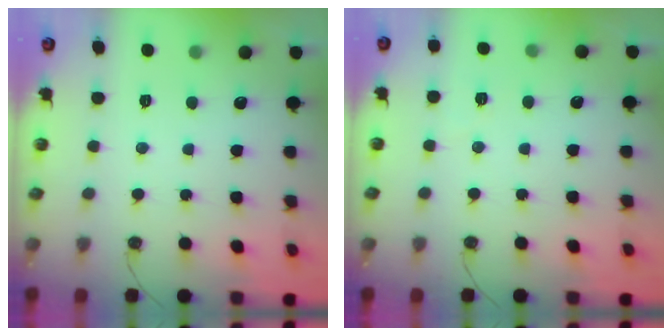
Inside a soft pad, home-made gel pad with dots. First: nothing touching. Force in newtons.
{"total": 3.2, "press": 2.6, "slide": 2.0}